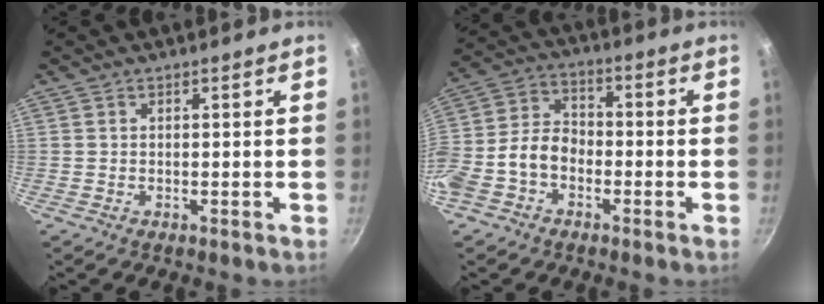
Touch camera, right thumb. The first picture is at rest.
{"total": 10.4, "force": [-3.6, 7.4, 6.3], "torque": [-0.108, 0.047, -0.083]}